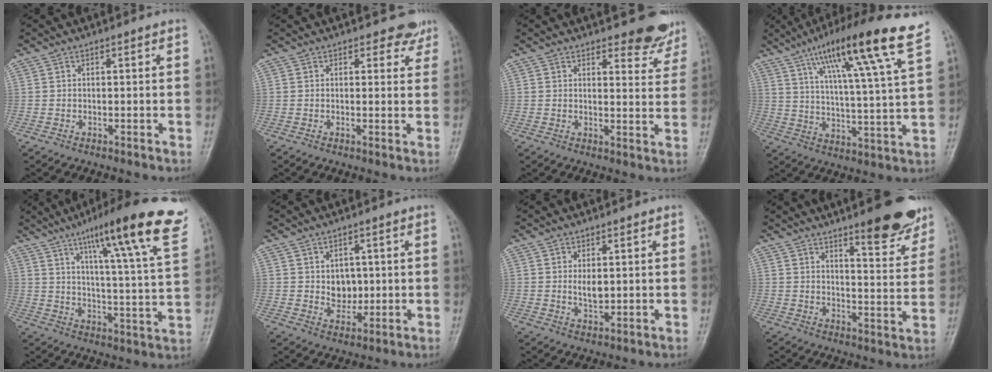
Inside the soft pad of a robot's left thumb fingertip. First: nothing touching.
{"total": 3.2, "force": [2.6, 1.8, 0.6], "torque": [0.019, -0.017, 0.020]}
{"total": 6.4, "force": [5.5, 2.3, 2.1], "torque": [0.002, -0.043, 0.062]}
{"total": 18.3, "force": [11.2, 0.4, 14.5], "torque": [-0.221, -0.038, 0.171]}
{"total": 22.7, "force": [13.4, 2.6, 18.1], "torque": [-0.244, -0.038, 0.187]}
{"total": 4.8, "force": [0.7, 3.8, 2.8], "torque": [-0.018, -0.007, 0.018]}
{"total": 3.0, "force": [0.7, 1.6, 2.5], "torque": [-0.036, -0.009, 0.015]}
{"total": 11.5, "force": [8.2, 2.8, 7.6], "torque": [-0.070, -0.053, 0.116]}